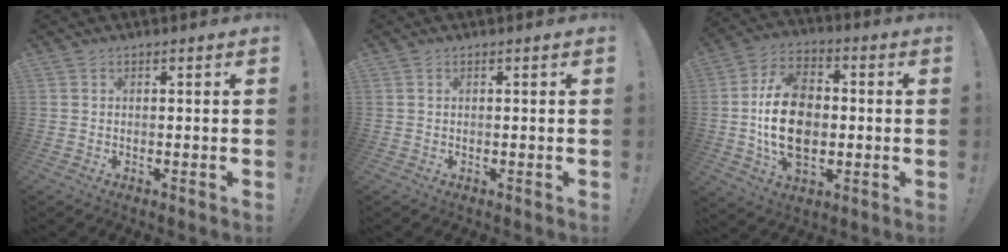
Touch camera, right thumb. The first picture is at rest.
{"total": 0.0}
{"total": 19.0, "force": [-1.1, 13.1, 13.8], "torque": [-0.234, 0.010, -0.019]}